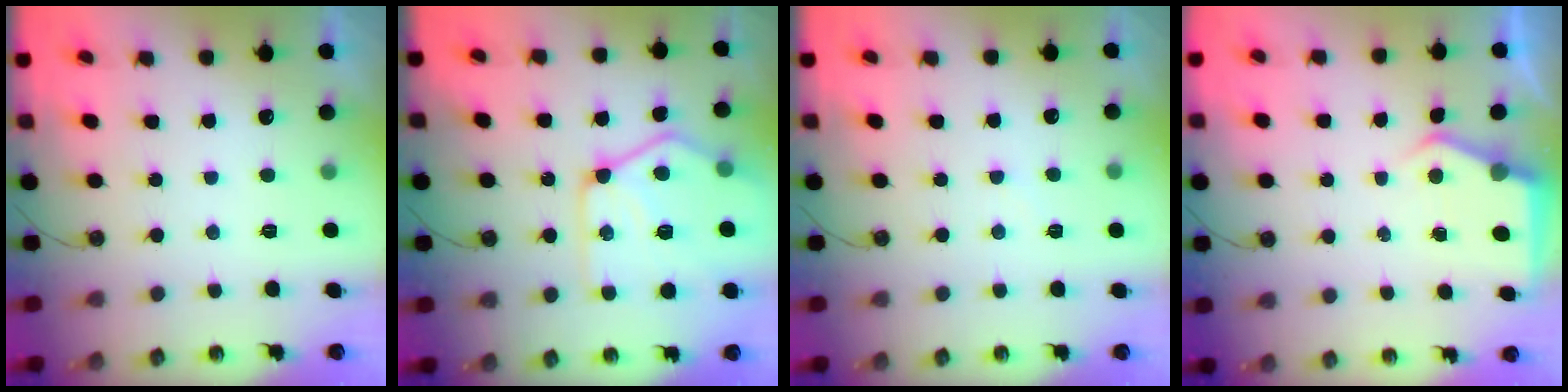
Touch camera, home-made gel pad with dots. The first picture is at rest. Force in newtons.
{"total": 17.3, "press": 17.2, "slide": 1.5}
{"total": 2.9, "press": 2.9, "slide": 0.5}
{"total": 4.6, "press": 4.6, "slide": 0.6}